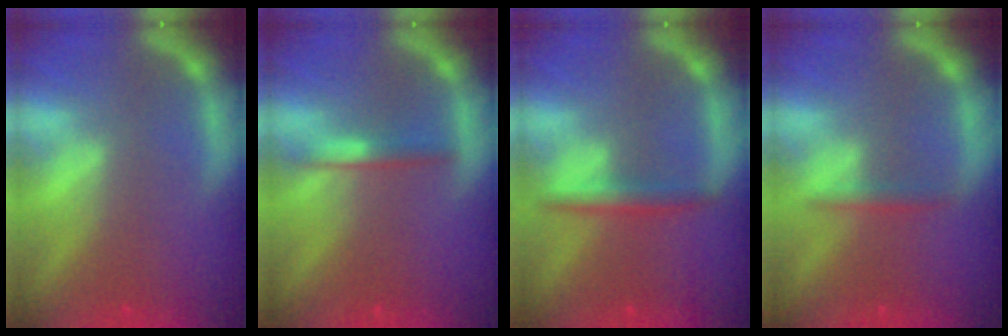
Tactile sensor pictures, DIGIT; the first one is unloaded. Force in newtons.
{"total": 2.0}
{"total": 2.4}
{"total": 1.4}